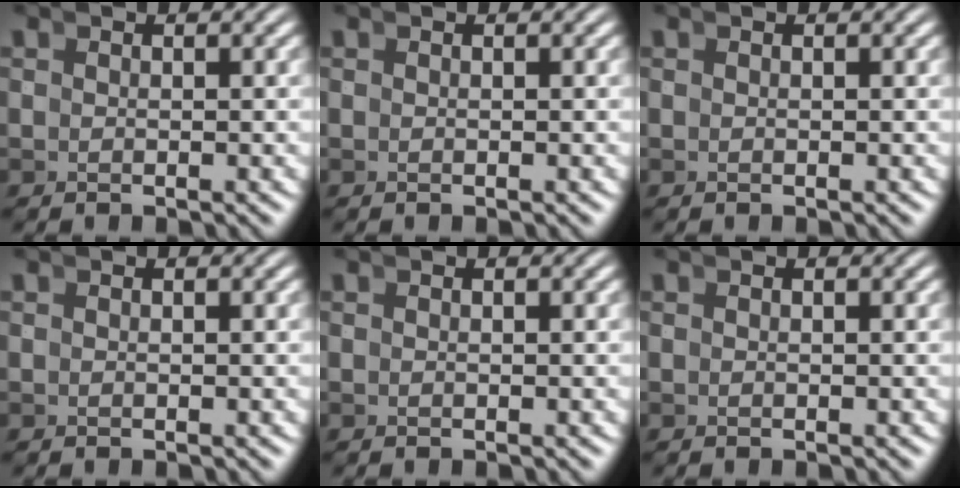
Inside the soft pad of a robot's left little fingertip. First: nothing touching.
{"total": 0.0}
{"total": 0.0}
{"total": 0.0}
{"total": 0.0}
{"total": 0.0}